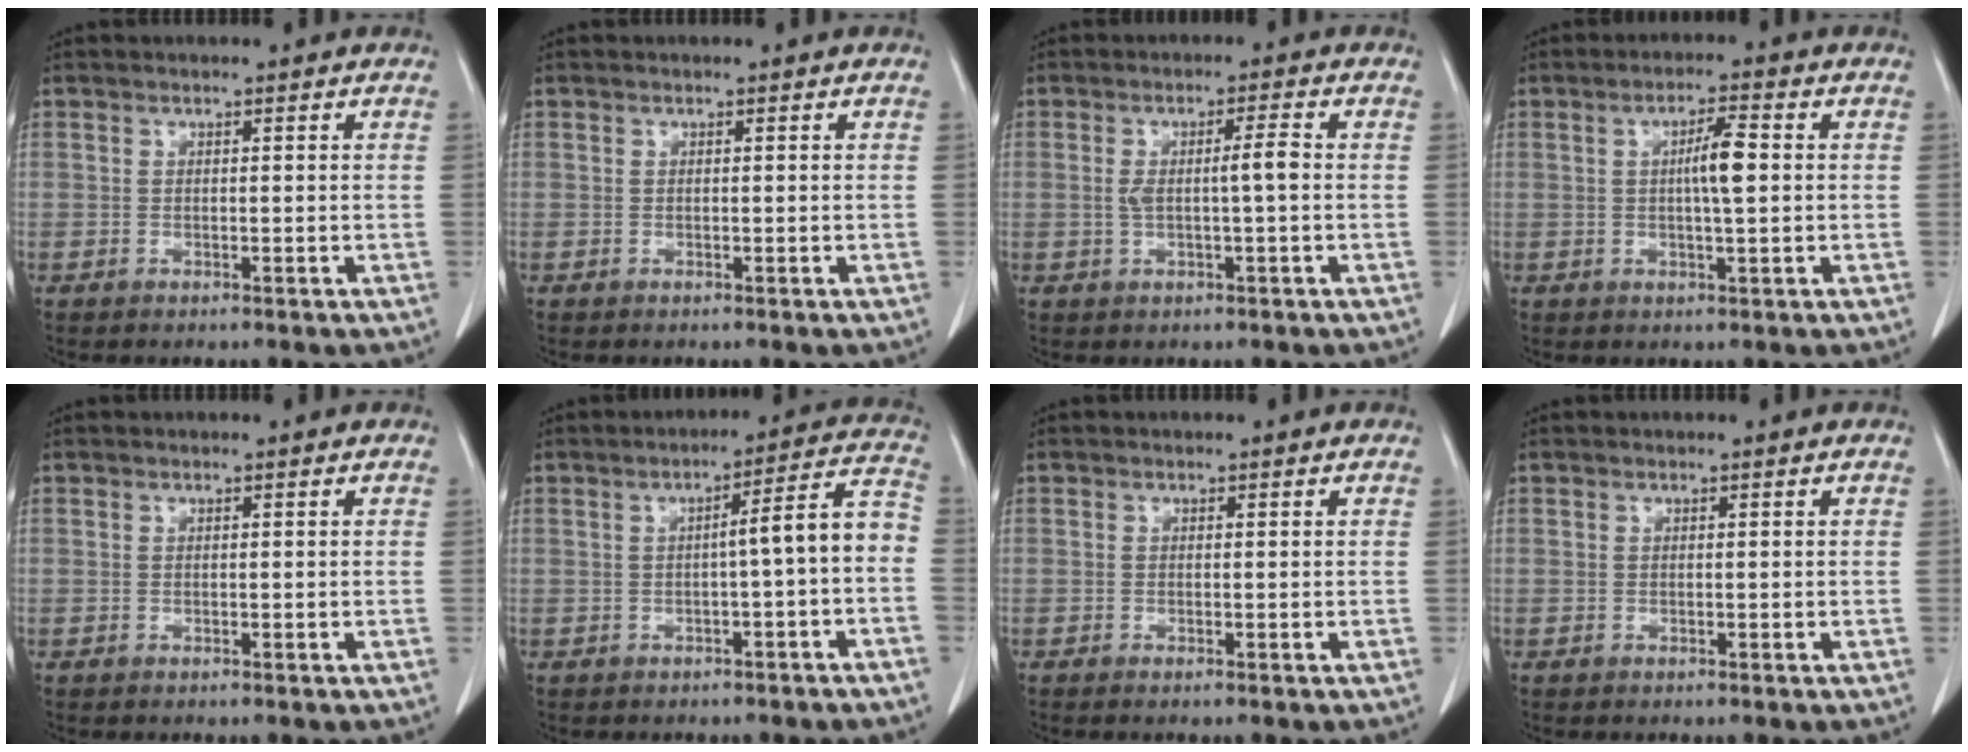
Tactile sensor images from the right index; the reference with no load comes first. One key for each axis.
{"total": 0.0}
{"total": 4.0, "fx": 0.0, "fy": 0.3, "fz": 4.0, "tx": -0.075, "ty": 0.007, "tz": 0.004}
{"total": 4.8, "fx": 0.4, "fy": 0.4, "fz": 4.8, "tx": -0.082, "ty": 0.002, "tz": 0.005}
{"total": 0.0}
{"total": 6.8, "fx": -1.2, "fy": 0.4, "fz": 6.7, "tx": -0.086, "ty": 0.029, "tz": -0.018}
{"total": 0.0}
{"total": 0.0}